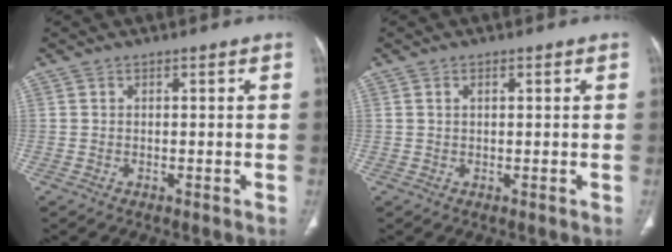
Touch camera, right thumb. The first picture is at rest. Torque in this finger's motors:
{"motor_torque": [-0.11, -0.51, -0.61, 0.10, 0.11]}